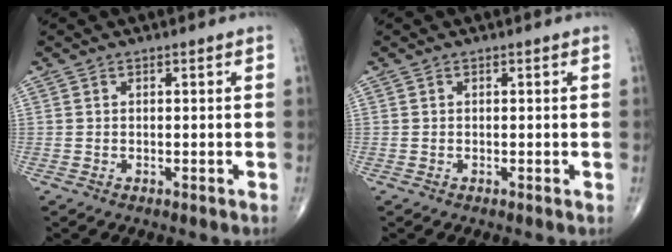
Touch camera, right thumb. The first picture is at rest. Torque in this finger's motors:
{"motor_torque": [0.35, 0.20, -0.25, -0.35, 0.01]}